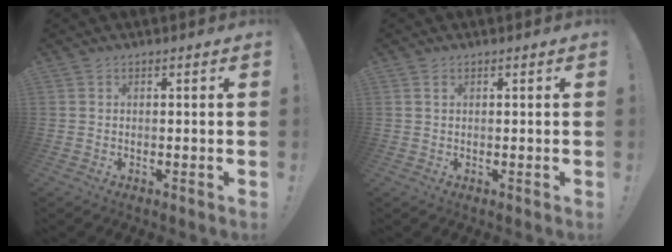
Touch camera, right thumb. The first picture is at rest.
{"total": 0.9, "force": [0.5, 0.5, 0.6], "torque": [-0.005, -0.002, 0.008]}